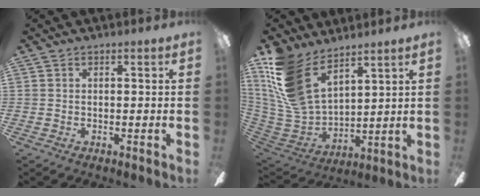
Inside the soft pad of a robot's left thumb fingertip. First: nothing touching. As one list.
[{"total": 18.0, "force": [11.0, 9.5, 10.7], "torque": [-0.263, -0.062, 0.205]}]